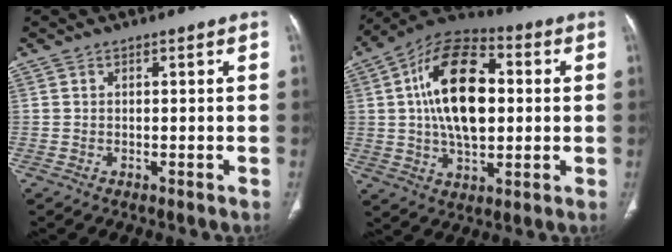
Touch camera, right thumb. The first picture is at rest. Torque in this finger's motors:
{"motor_torque": [2.15, 2.86, 1.72, -0.85, 0.33]}